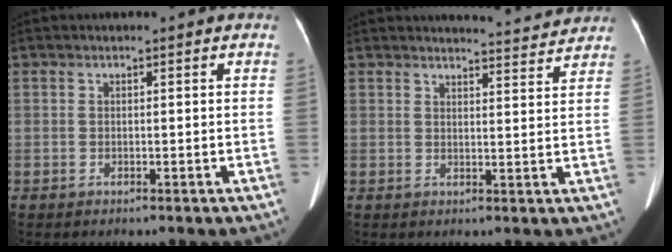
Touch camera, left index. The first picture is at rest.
{"total": 6.3, "force": [6.3, 0.3, 0.3], "torque": [-0.008, -0.004, 0.066]}